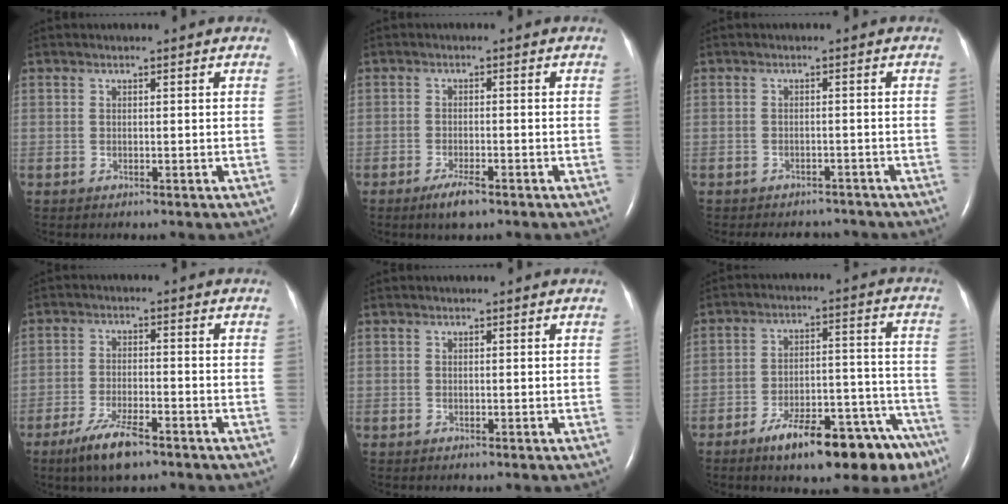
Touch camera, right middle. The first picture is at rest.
{"total": 3.5, "force": [-2.4, 0.7, 2.5], "torque": [-0.054, -0.005, -0.041]}
{"total": 6.9, "force": [-6.2, 2.6, 1.3], "torque": [-0.020, 0.003, -0.072]}
{"total": 6.9, "force": [-4.7, 1.3, 4.8], "torque": [-0.104, -0.012, -0.083]}
{"total": 0.0}
{"total": 18.0, "force": [-13.2, 5.0, 11.2], "torque": [-0.091, 0.052, -0.194]}